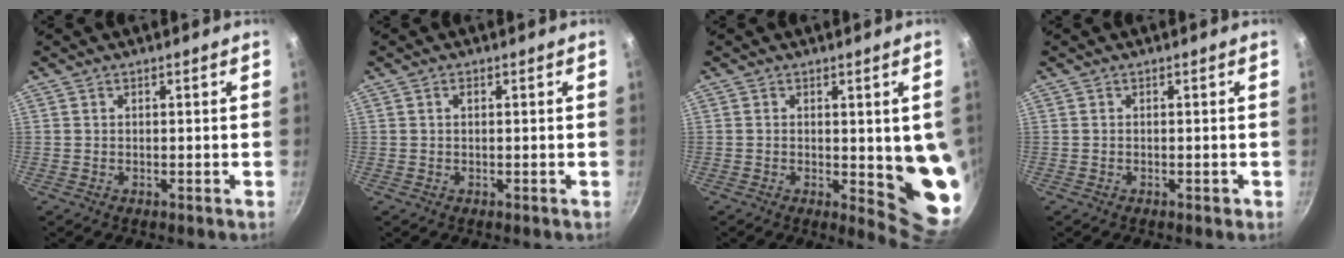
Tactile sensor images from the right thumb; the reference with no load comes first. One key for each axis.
{"total": 0.9, "fx": 0.3, "fy": 0.4, "fz": 0.7, "tx": -0.013, "ty": 0.002, "tz": 0.003}
{"total": 9.5, "fx": -0.2, "fy": 3.1, "fz": 9.0, "tx": -0.084, "ty": -0.023, "tz": 0.000}
{"total": 0.7, "fx": -0.3, "fy": 0.4, "fz": 0.5, "tx": -0.005, "ty": 0.004, "tz": -0.004}